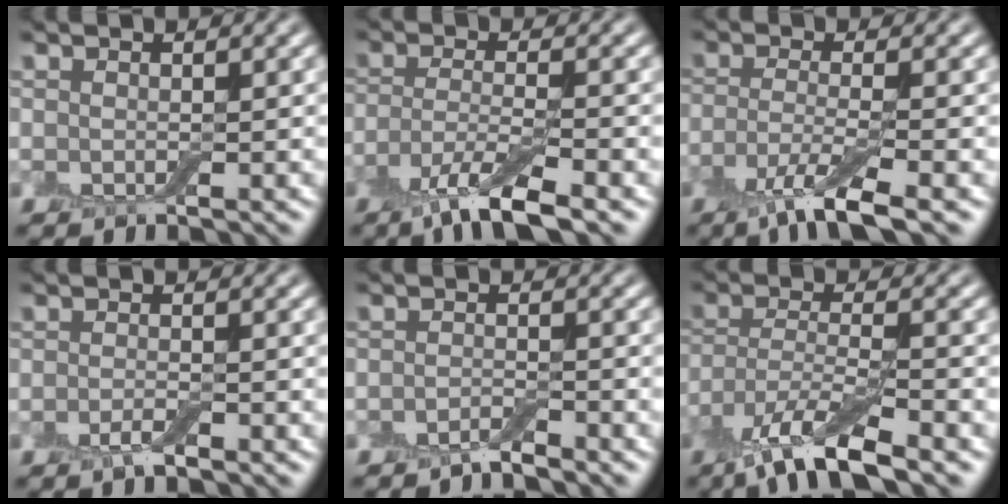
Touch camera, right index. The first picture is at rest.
{"total": 5.5, "force": [-3.4, 1.1, 4.1], "torque": [-0.080, -0.010, -0.072]}
{"total": 5.1, "force": [-2.9, 0.9, 4.1], "torque": [-0.078, -0.010, -0.064]}
{"total": 1.5, "force": [-0.9, 0.3, 1.1], "torque": [-0.023, -0.001, -0.020]}
{"total": 1.6, "force": [-1.4, 0.2, 0.7], "torque": [-0.013, 0.000, -0.030]}
{"total": 7.7, "force": [-5.2, 1.9, 5.4], "torque": [-0.104, -0.006, -0.106]}